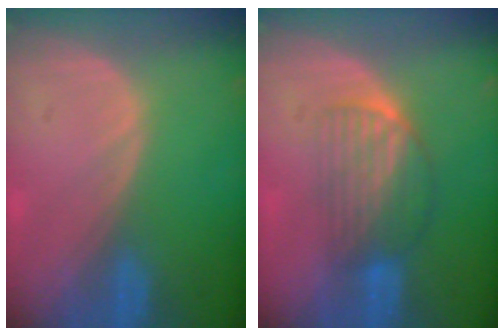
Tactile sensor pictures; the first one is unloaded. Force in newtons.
{"total": 6.8, "press": 5.9, "slide": 3.4}